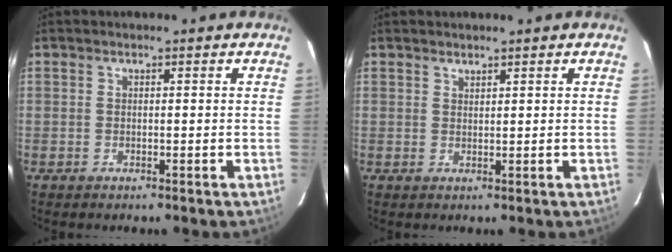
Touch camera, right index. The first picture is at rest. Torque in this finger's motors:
{"motor_torque": [-0.07, -0.01, -0.01, 0.00]}